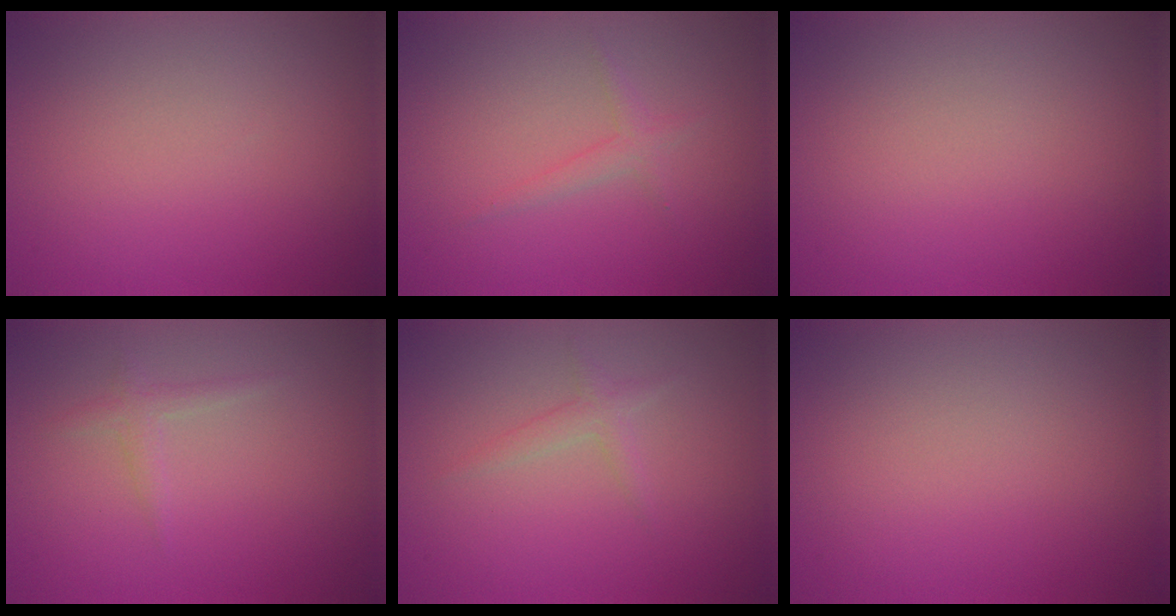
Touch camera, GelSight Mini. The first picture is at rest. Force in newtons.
{"total": 1.2, "press": 1.2, "slide": 0.0}
{"total": 0.0}
{"total": 1.1, "press": 1.0, "slide": 0.1}
{"total": 1.2, "press": 1.2, "slide": 0.1}
{"total": 0.0}